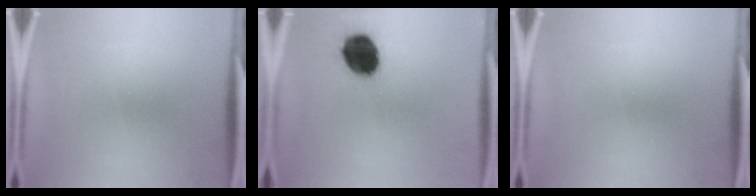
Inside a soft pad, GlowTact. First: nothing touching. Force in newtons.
{"total": 14.8}
{"total": 0.0}